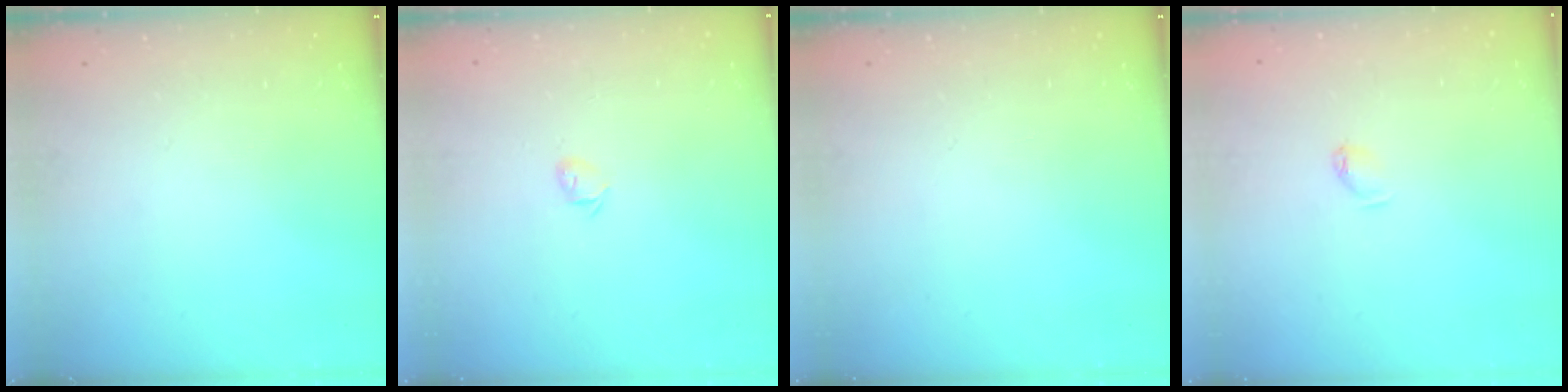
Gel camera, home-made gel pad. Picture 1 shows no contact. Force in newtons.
{"total": 3.3, "press": 3.2, "slide": 0.8}
{"total": 0.0}
{"total": 4.1, "press": 4.0, "slide": 0.8}